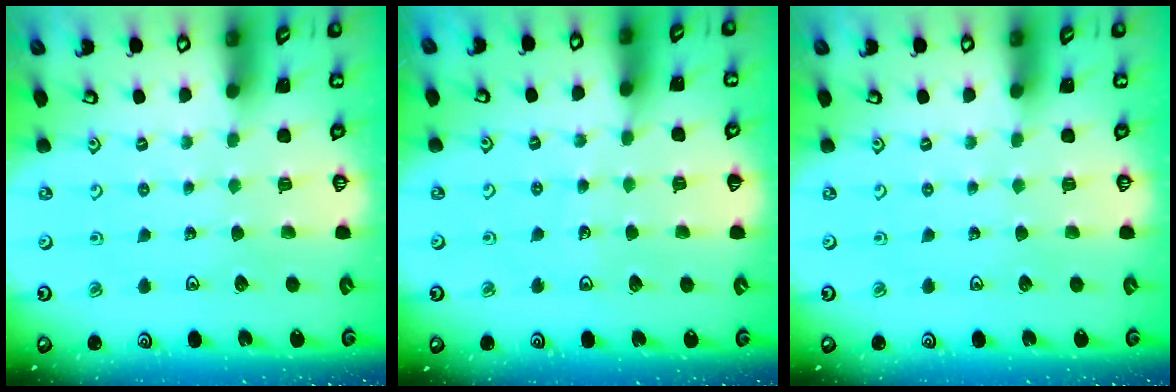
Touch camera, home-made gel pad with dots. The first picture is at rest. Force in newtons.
{"total": 3.0, "press": 3.0, "slide": 0.3}
{"total": 0.0}